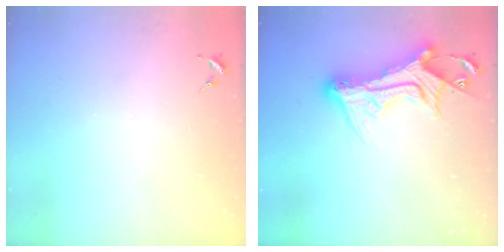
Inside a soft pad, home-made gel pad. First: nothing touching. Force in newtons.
{"total": 15.5, "press": 15.4, "slide": 1.5}